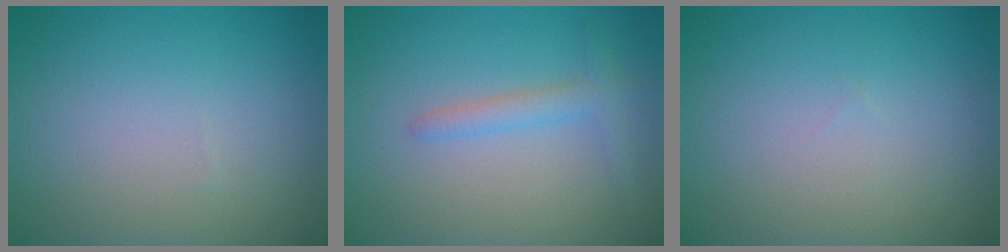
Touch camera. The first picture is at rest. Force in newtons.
{"total": 2.0, "press": 1.9, "slide": 0.2}
{"total": 0.0}